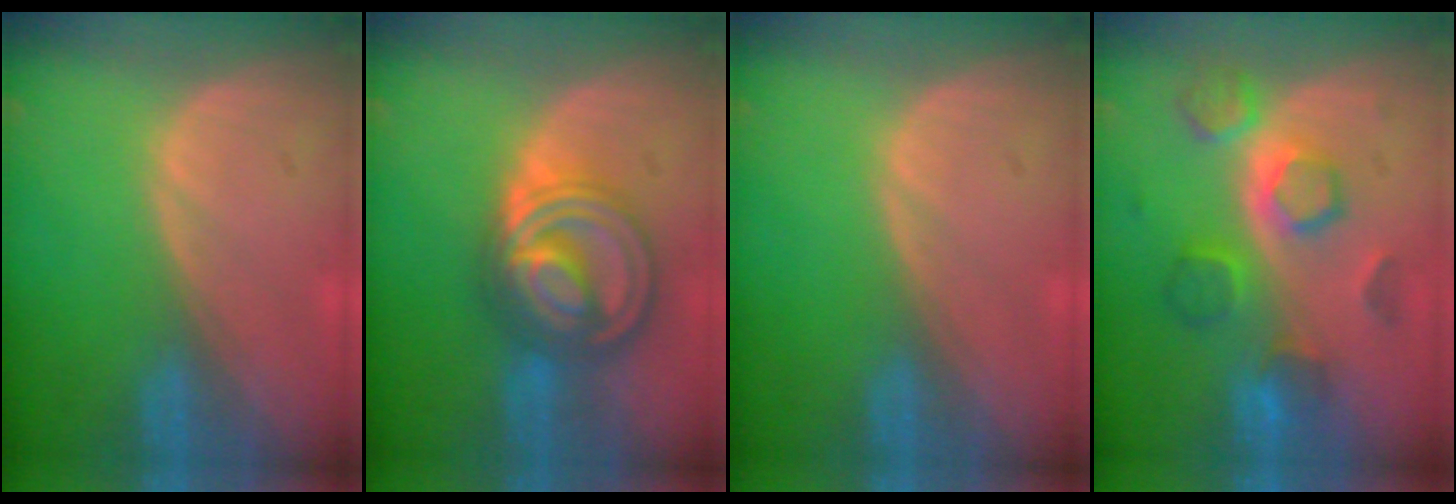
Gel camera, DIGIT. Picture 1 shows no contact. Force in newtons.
{"total": 9.2, "press": 9.2, "slide": 0.7}
{"total": 0.0}
{"total": 8.2, "press": 7.8, "slide": 2.5}